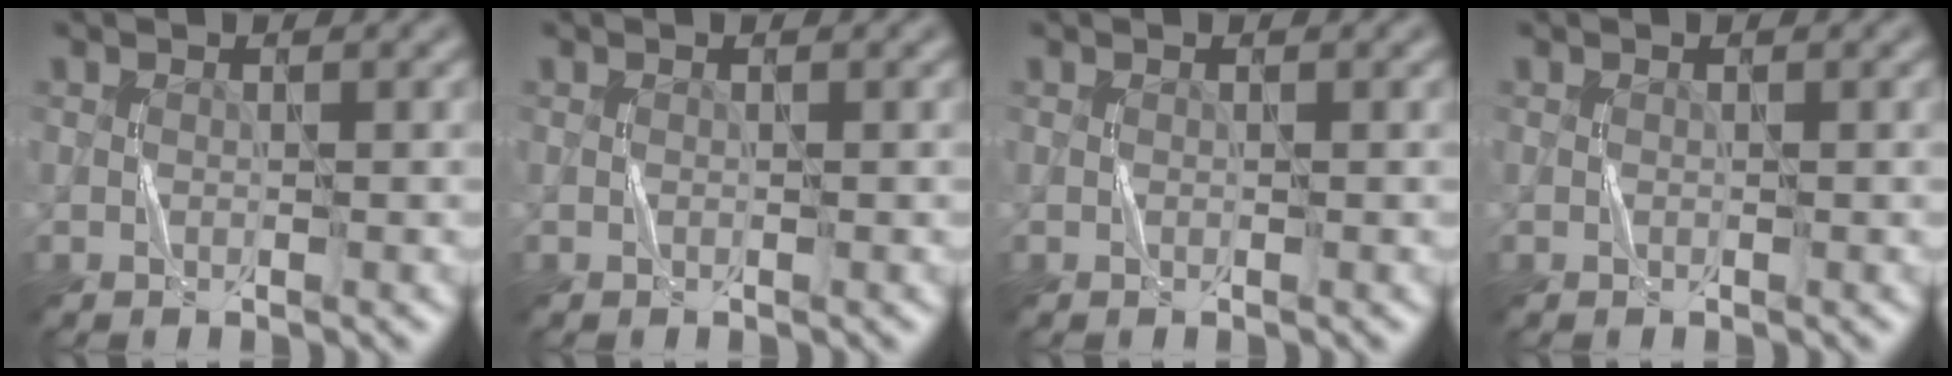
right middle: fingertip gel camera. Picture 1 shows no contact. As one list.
[{"total": 0.0}, {"total": 0.0}, {"total": 0.0}]